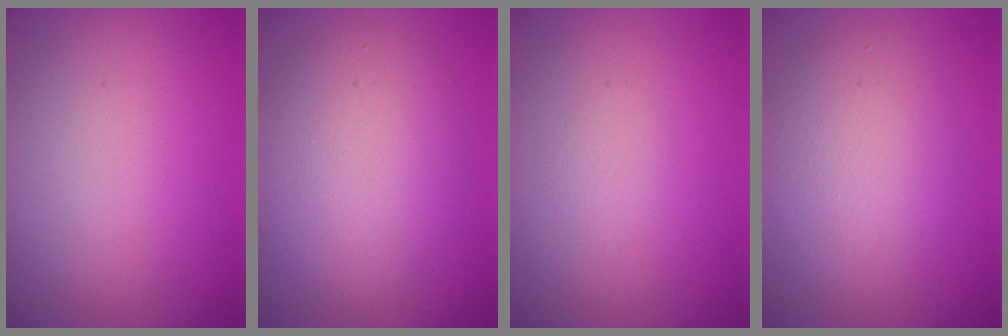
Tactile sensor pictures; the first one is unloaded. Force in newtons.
{"total": 5.6, "press": 5.6, "slide": 0.5}
{"total": 0.8, "press": 0.8, "slide": 0.1}
{"total": 3.7, "press": 3.7, "slide": 0.0}